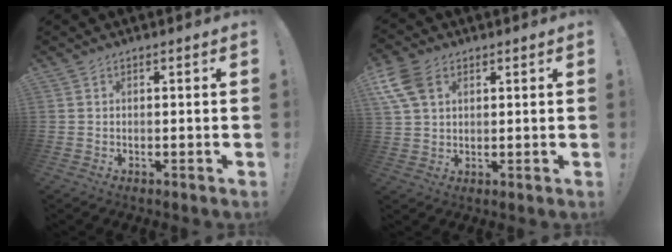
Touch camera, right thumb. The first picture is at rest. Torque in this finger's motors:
{"motor_torque": [0.03, 0.21, 0.06, 0.09, 0.05]}